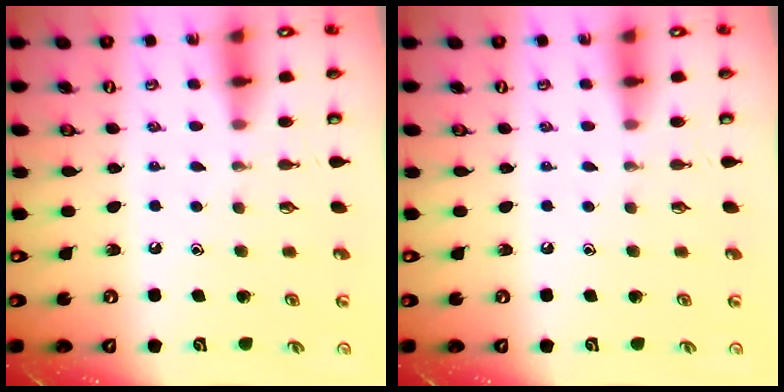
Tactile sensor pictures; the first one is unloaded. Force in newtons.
{"total": 0.0}